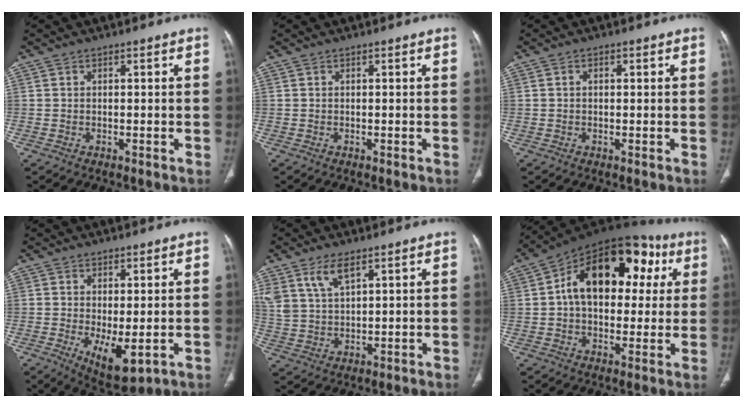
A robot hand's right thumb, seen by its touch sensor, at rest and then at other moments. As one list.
[{"total": 0.0}, {"total": 0.7, "force": [0.2, 0.4, 0.5], "torque": [-0.011, 0.003, 0.001]}, {"total": 7.6, "force": [-1.6, 3.2, 6.8], "torque": [-0.106, -0.022, -0.013]}, {"total": 6.7, "force": [4.2, 2.8, 4.4], "torque": [-0.087, -0.015, 0.091]}, {"total": 22.2, "force": [4.8, 13.8, 16.7], "torque": [-0.216, 0.035, 0.063]}]